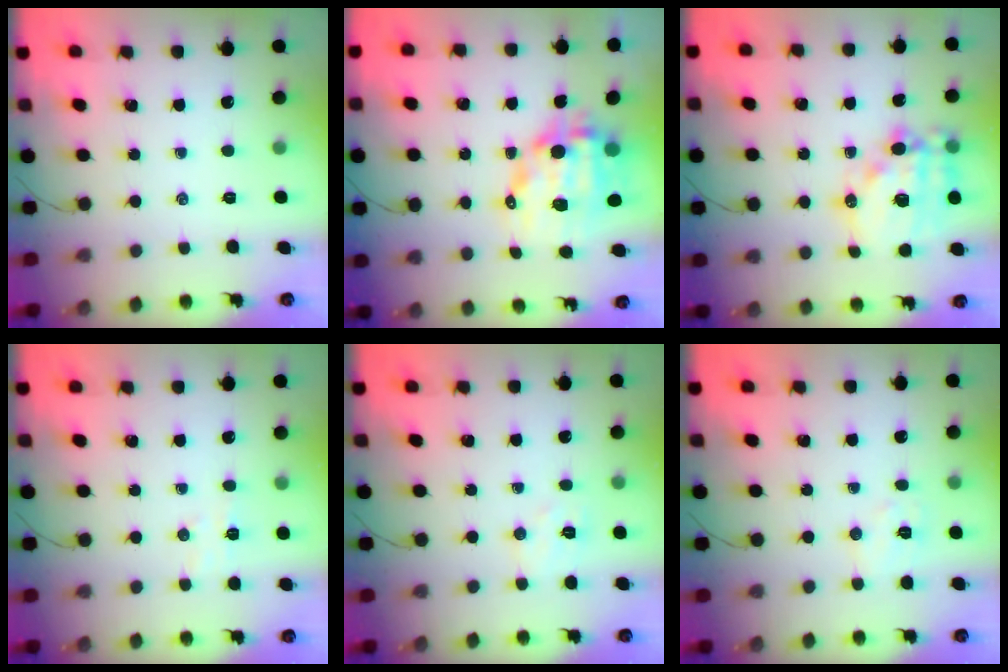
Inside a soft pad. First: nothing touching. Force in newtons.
{"total": 13.2, "press": 12.9, "slide": 2.9}
{"total": 16.8, "press": 16.4, "slide": 3.7}
{"total": 4.4, "press": 4.3, "slide": 1.2}
{"total": 5.7, "press": 5.6, "slide": 1.1}
{"total": 5.6, "press": 5.5, "slide": 1.1}